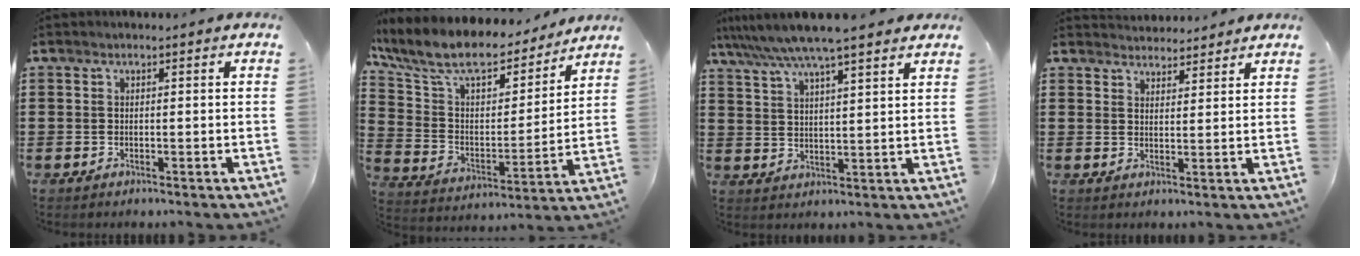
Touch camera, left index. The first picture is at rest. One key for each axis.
{"total": 10.2, "fx": 8.5, "fy": 3.2, "fz": 4.6, "tx": -0.129, "ty": -0.054, "tz": 0.147}
{"total": 7.1, "fx": 6.1, "fy": 0.1, "fz": 3.7, "tx": -0.090, "ty": -0.021, "tz": 0.106}
{"total": 3.0, "fx": 2.9, "fy": 0.5, "fz": -0.3, "tx": -0.004, "ty": -0.007, "tz": 0.057}